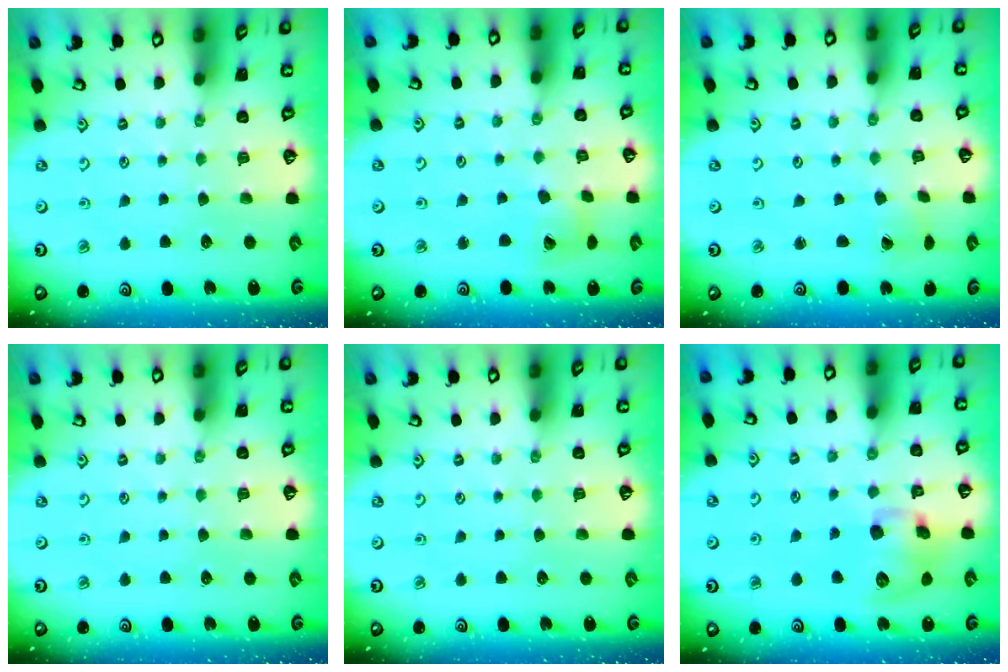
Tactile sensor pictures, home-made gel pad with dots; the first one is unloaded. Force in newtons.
{"total": 8.1, "press": 8.1, "slide": 1.1}
{"total": 1.2, "press": 1.2, "slide": 0.2}
{"total": 0.0}
{"total": 0.0}
{"total": 11.7, "press": 11.5, "slide": 2.0}